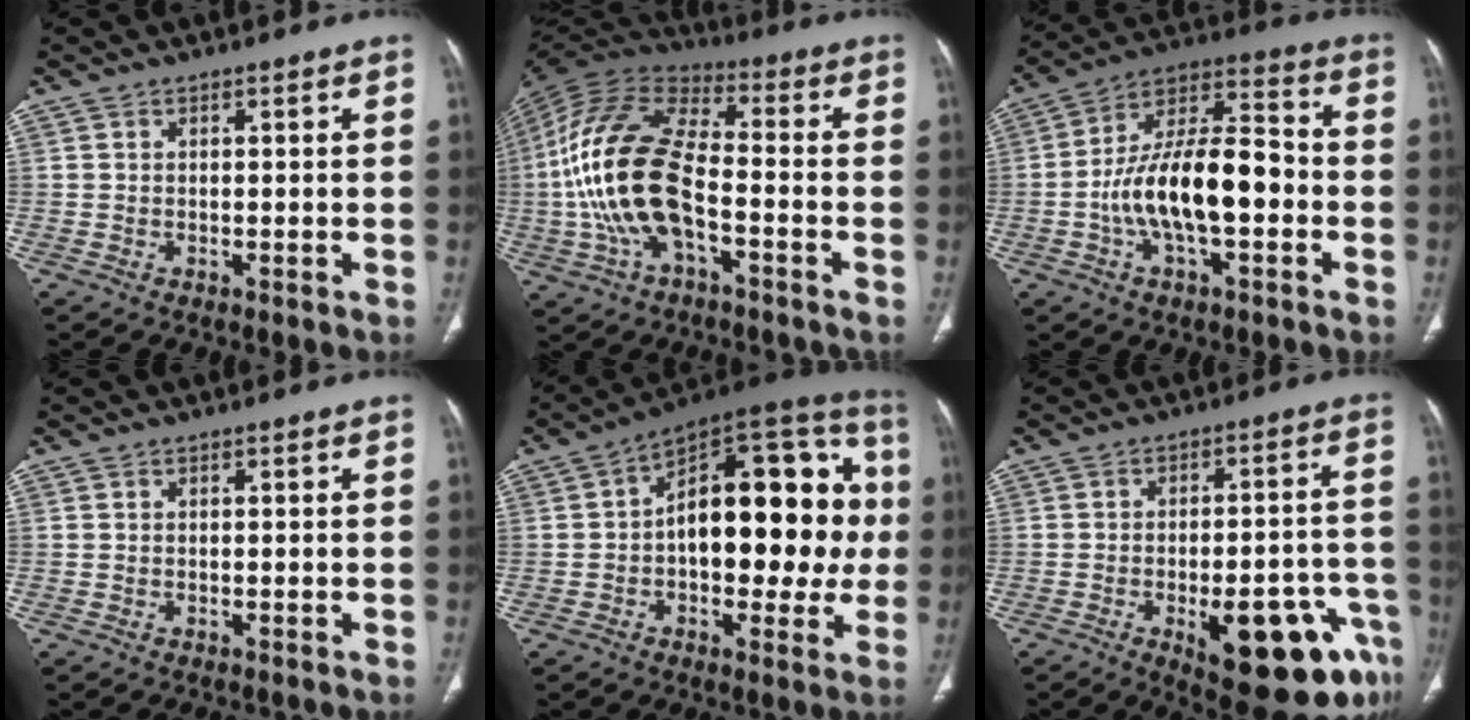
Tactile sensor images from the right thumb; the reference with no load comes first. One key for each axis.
{"total": 19.8, "fx": -3.7, "fy": 9.8, "fz": 16.8, "tx": -0.344, "ty": 0.031, "tz": -0.071}
{"total": 17.8, "fx": -3.5, "fy": 7.9, "fz": 15.5, "tx": -0.265, "ty": 0.044, "tz": -0.066}
{"total": 0.0}
{"total": 25.7, "fx": 0.3, "fy": 13.3, "fz": 22.0, "tx": -0.270, "ty": 0.044, "tz": -0.003}
{"total": 19.5, "fx": -8.8, "fy": 6.9, "fz": 15.9, "tx": -0.143, "ty": 0.037, "tz": -0.103}